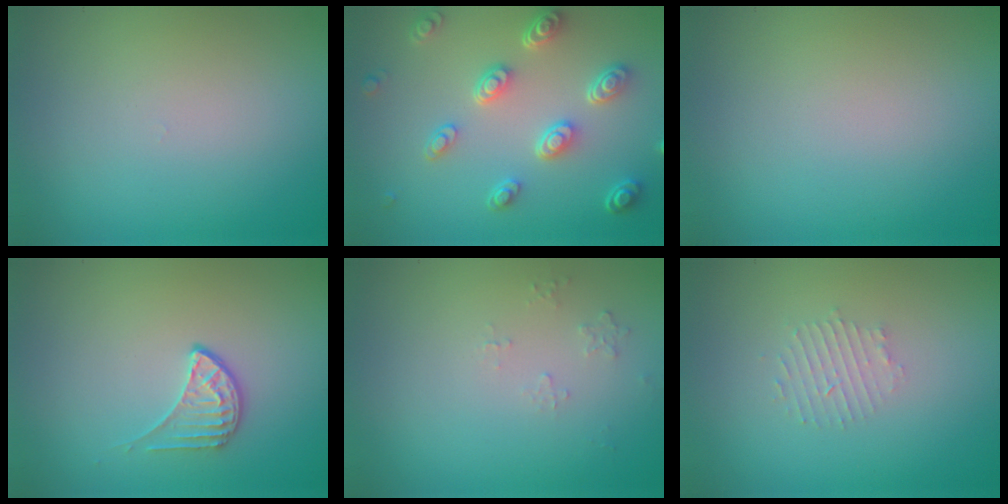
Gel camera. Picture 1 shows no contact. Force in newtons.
{"total": 4.9, "press": 3.8, "slide": 3.1}
{"total": 0.0}
{"total": 1.9, "press": 1.3, "slide": 1.3}
{"total": 0.6, "press": 0.4, "slide": 0.5}
{"total": 1.6, "press": 1.5, "slide": 0.3}